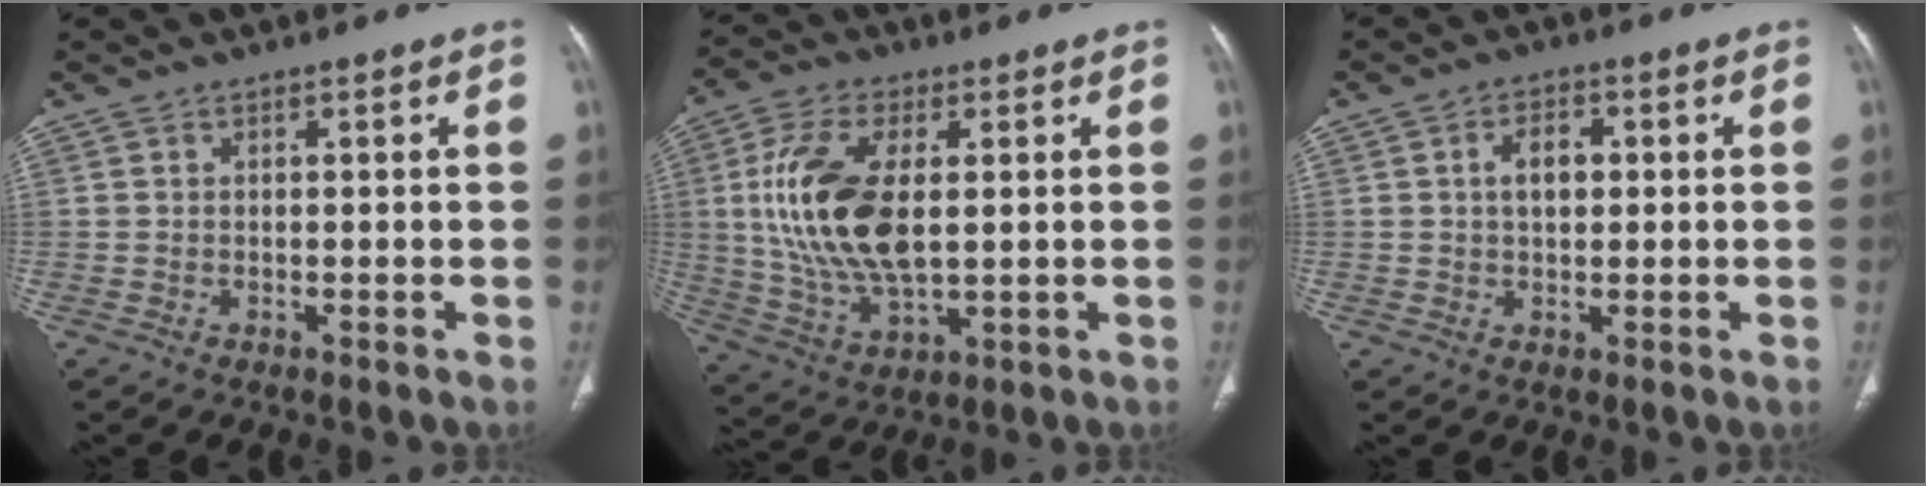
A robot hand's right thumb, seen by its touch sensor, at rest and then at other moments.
{"total": 17.1, "force": [2.0, 8.7, 14.6], "torque": [-0.296, -0.009, 0.044]}
{"total": 4.7, "force": [0.7, 3.0, 3.6], "torque": [-0.053, 0.007, 0.010]}